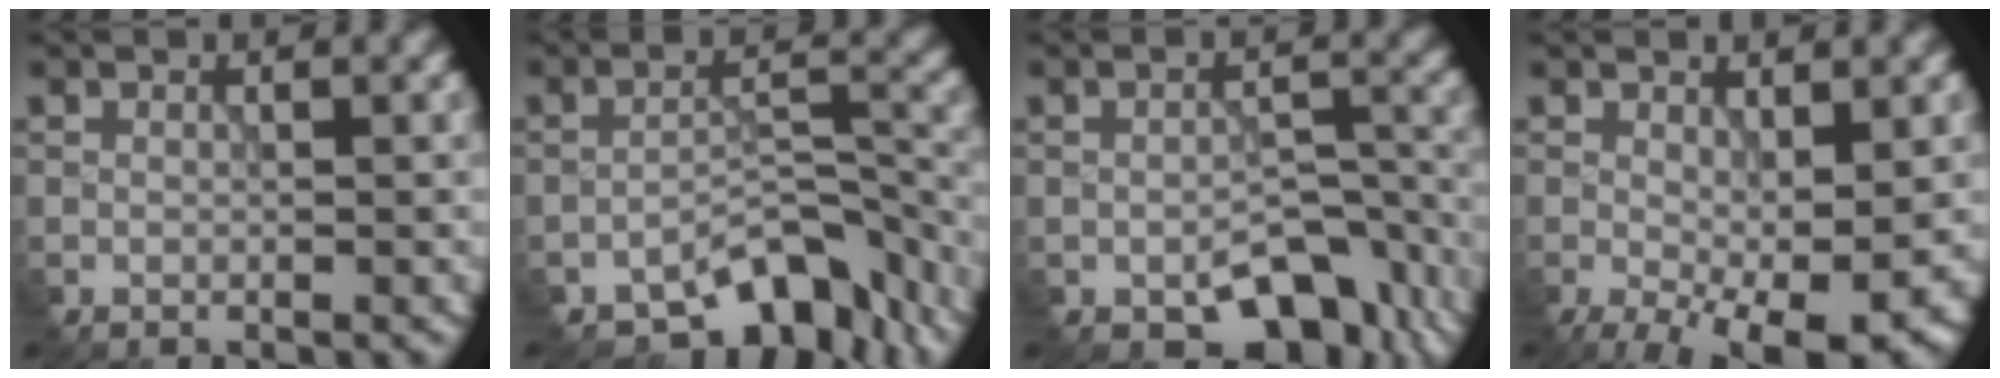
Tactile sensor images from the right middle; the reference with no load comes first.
{"total": 6.7, "force": [-5.4, 2.7, 3.0], "torque": [-0.033, 0.000, -0.090]}
{"total": 7.0, "force": [-4.2, 3.8, 4.1], "torque": [-0.052, -0.017, -0.052]}
{"total": 7.1, "force": [-1.8, 2.9, 6.2], "torque": [-0.112, -0.027, -0.014]}